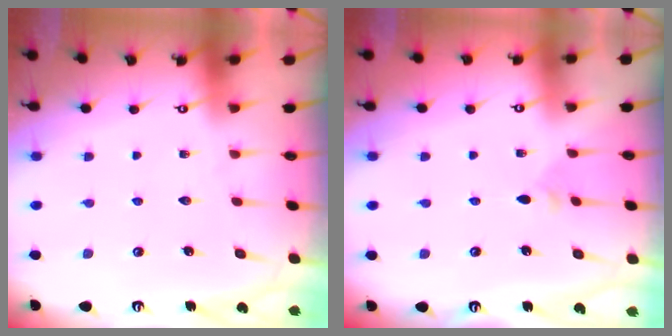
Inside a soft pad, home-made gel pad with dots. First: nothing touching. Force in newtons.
{"total": 2.5, "press": 2.5, "slide": 0.6}